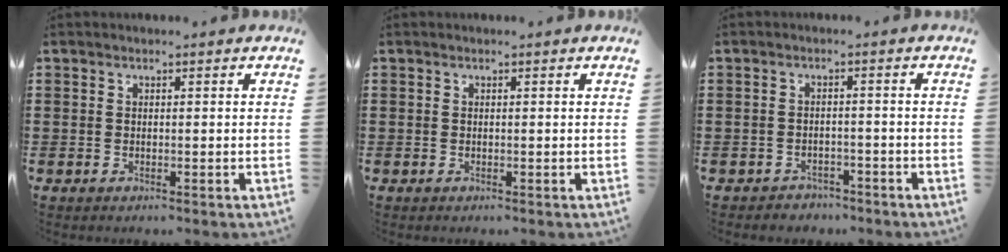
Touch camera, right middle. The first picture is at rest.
{"total": 0.0}
{"total": 1.8, "force": [-1.7, 0.5, -0.2], "torque": [-0.005, 0.002, -0.039]}